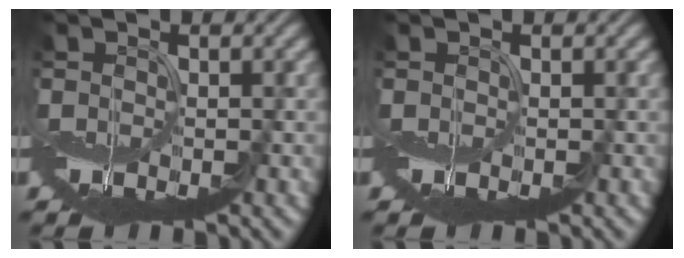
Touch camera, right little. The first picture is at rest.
{"total": 0.0}